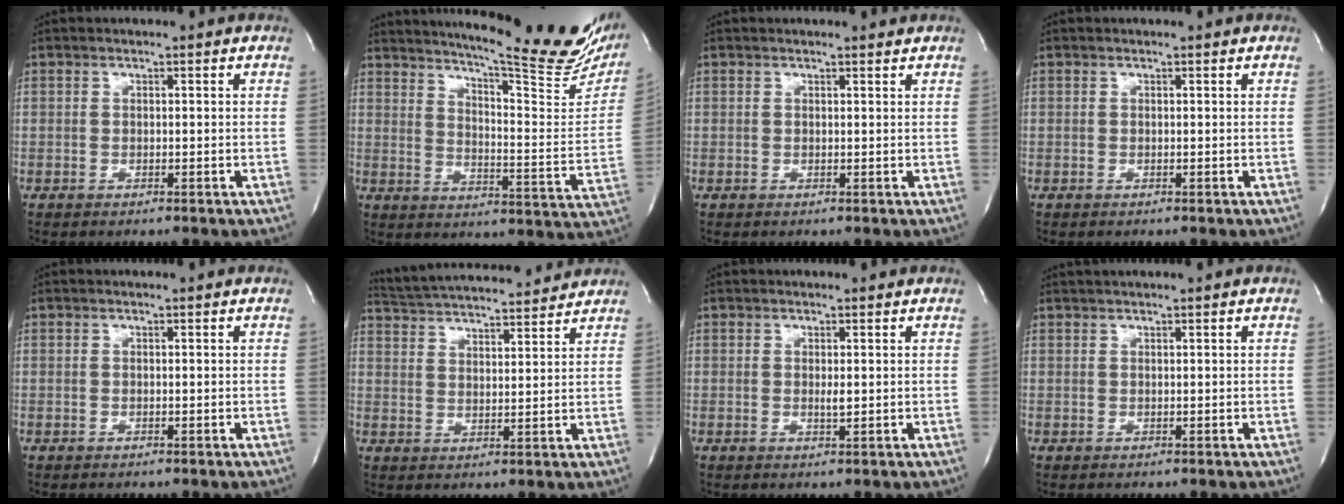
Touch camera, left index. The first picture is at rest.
{"total": 26.3, "force": [21.8, 2.7, 14.4], "torque": [-0.213, -0.084, 0.268]}
{"total": 0.9, "force": [0.9, -0.1, 0.0], "torque": [-0.008, -0.008, 0.007]}
{"total": 0.0}
{"total": 0.0}
{"total": 16.6, "force": [15.6, 1.9, 5.4], "torque": [-0.101, 0.027, 0.232]}
{"total": 1.0, "force": [-0.1, 0.1, 0.9], "torque": [-0.021, -0.008, -0.001]}
{"total": 1.4, "force": [1.2, -0.2, 0.8], "torque": [-0.010, 0.015, 0.024]}